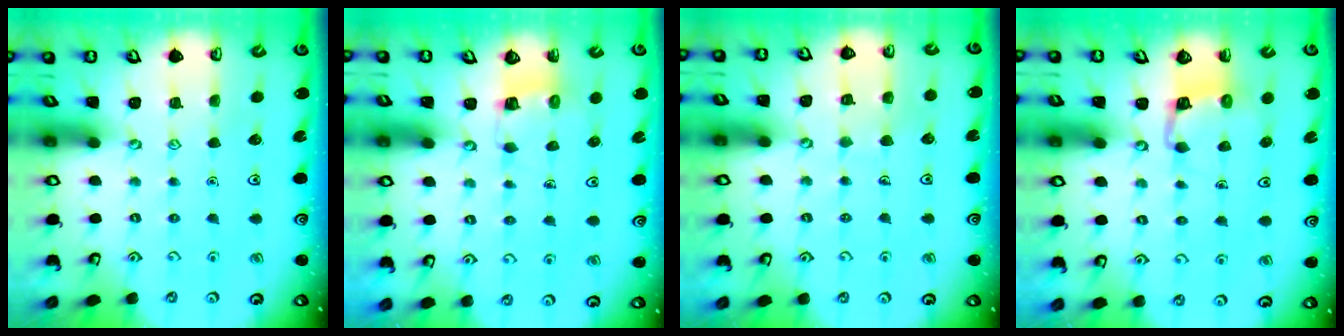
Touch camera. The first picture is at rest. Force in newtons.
{"total": 3.1, "press": 3.1, "slide": 0.2}
{"total": 4.6, "press": 4.6, "slide": 0.3}
{"total": 2.8, "press": 2.8, "slide": 0.2}